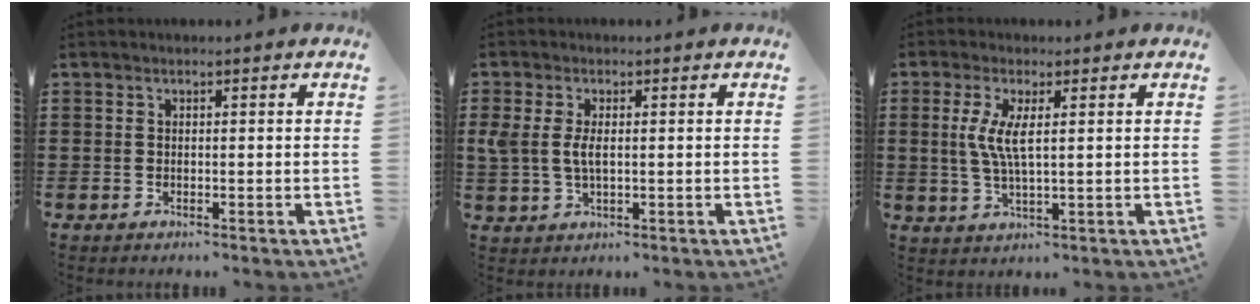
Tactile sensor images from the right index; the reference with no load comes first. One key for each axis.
{"total": 3.8, "fx": 0.4, "fy": 1.8, "fz": 3.3, "tx": -0.090, "ty": -0.002, "tz": -0.001}
{"total": 5.0, "fx": 1.0, "fy": 1.0, "fz": 4.8, "tx": -0.110, "ty": -0.006, "tz": 0.010}